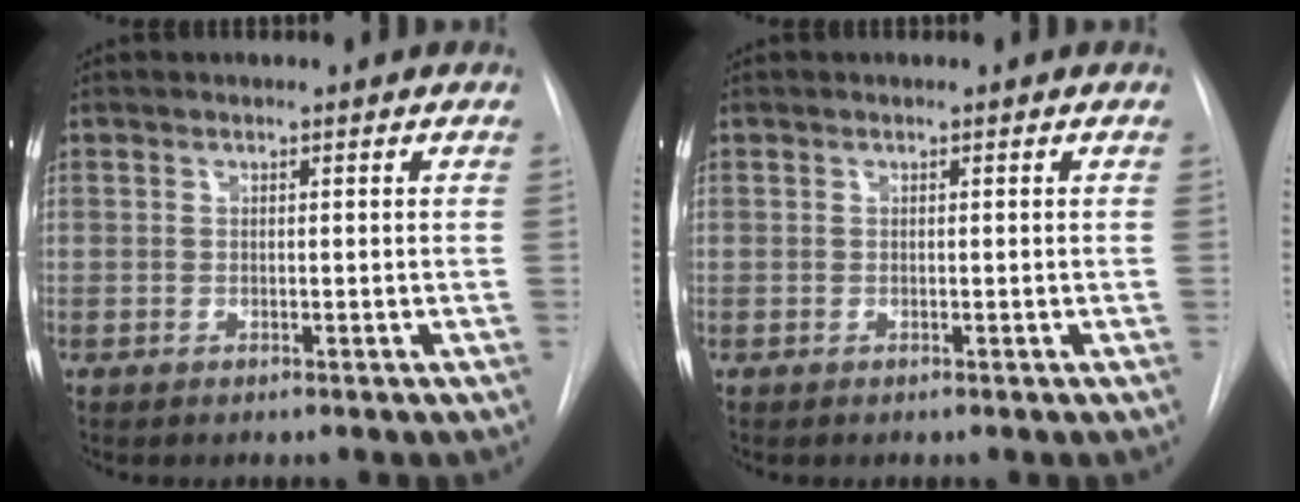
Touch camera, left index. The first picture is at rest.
{"total": 0.0}